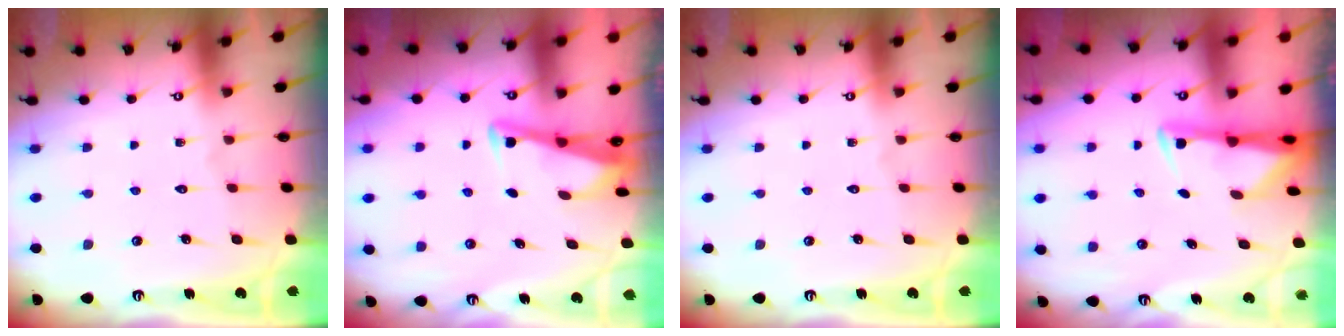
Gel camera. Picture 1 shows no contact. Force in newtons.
{"total": 3.3, "press": 3.3, "slide": 0.3}
{"total": 0.0}
{"total": 3.0, "press": 2.9, "slide": 0.6}